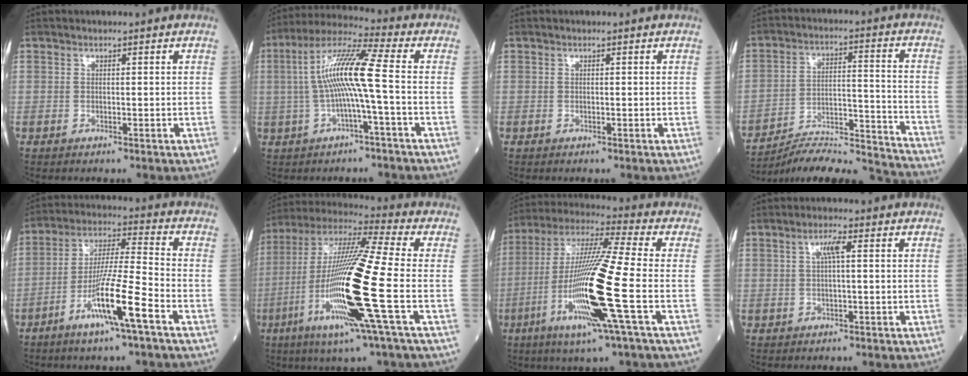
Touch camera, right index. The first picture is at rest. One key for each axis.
{"total": 10.6, "fx": -0.4, "fy": -0.5, "fz": 10.5, "tx": -0.207, "ty": 0.027, "tz": -0.009}
{"total": 0.0}
{"total": 19.6, "fx": -19.1, "fy": -0.7, "fz": 4.2, "tx": -0.061, "ty": 0.014, "tz": -0.281}
{"total": 11.6, "fx": -5.6, "fy": -0.5, "fz": 10.1, "tx": -0.195, "ty": -0.007, "tz": -0.105}
{"total": 20.7, "fx": -5.6, "fy": -0.4, "fz": 20.0, "tx": -0.424, "ty": -0.028, "tz": -0.116}
{"total": 18.4, "fx": -5.1, "fy": -0.8, "fz": 17.7, "tx": -0.369, "ty": -0.022, "tz": -0.107}
{"total": 2.3, "fx": 0.5, "fy": 0.2, "fz": 2.2, "tx": -0.044, "ty": 0.006, "tz": 0.010}